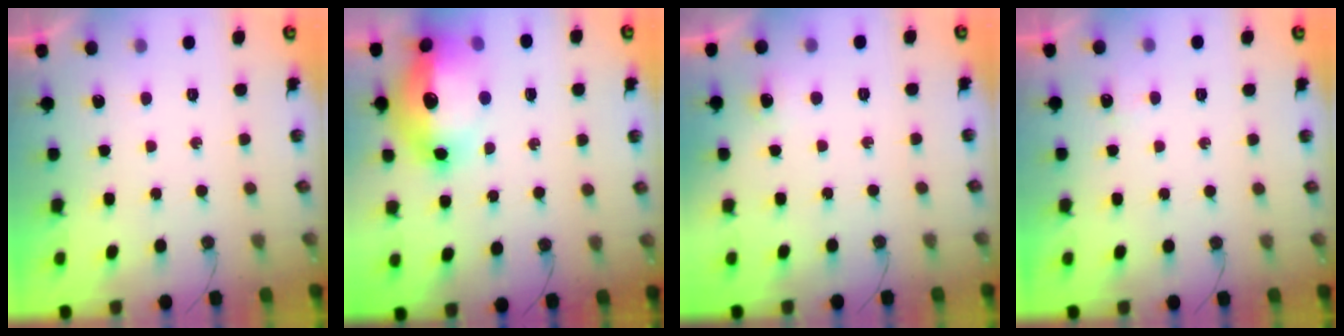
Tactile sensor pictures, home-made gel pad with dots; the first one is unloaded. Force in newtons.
{"total": 24.4, "press": 20.8, "slide": 12.8}
{"total": 3.9, "press": 3.8, "slide": 1.0}
{"total": 2.2, "press": 2.1, "slide": 0.4}